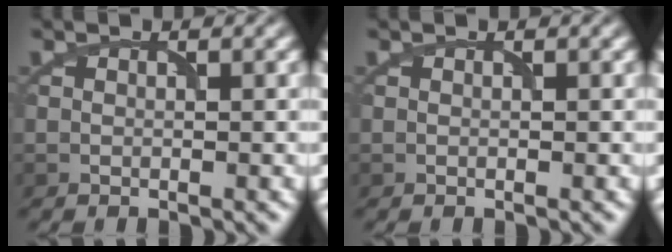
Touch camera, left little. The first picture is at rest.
{"total": 0.0}